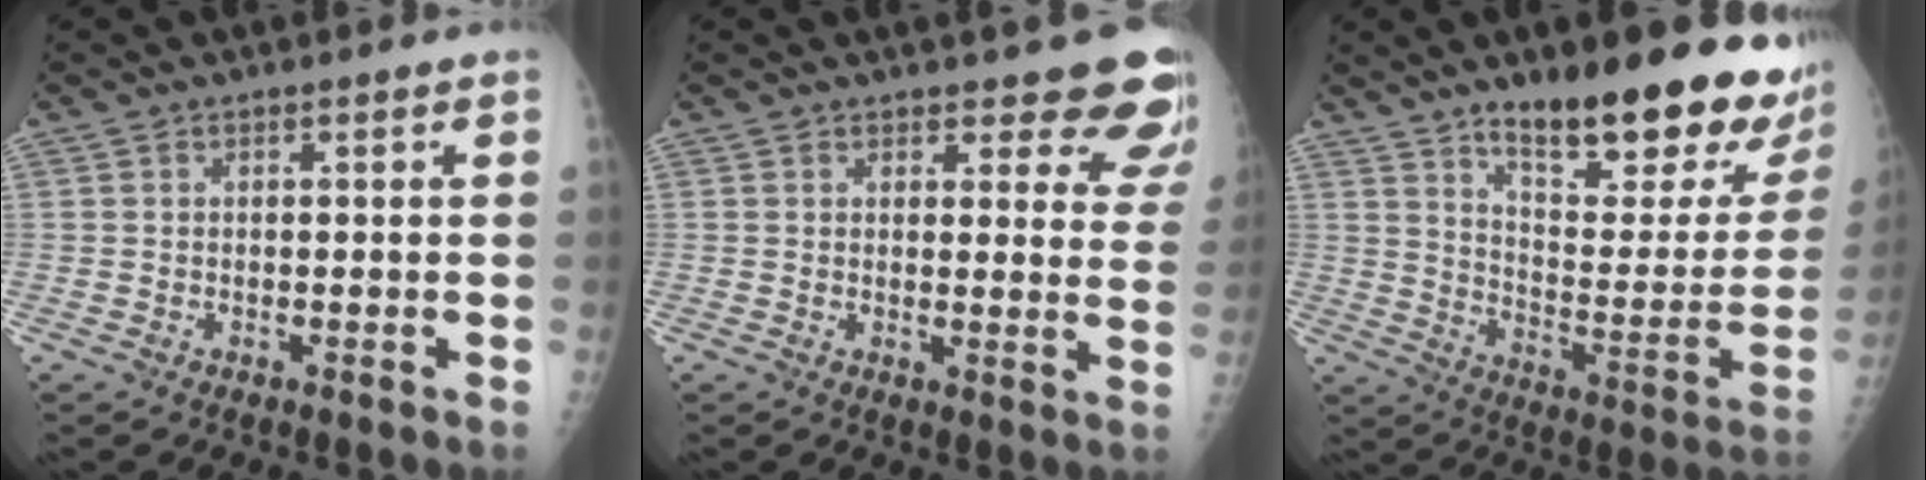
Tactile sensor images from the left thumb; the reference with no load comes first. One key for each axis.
{"total": 6.9, "fx": 5.6, "fy": 2.3, "fz": 3.2, "tx": 0.000, "ty": -0.030, "tz": 0.051}
{"total": 26.3, "fx": 17.8, "fy": 7.4, "fz": 17.8, "tx": -0.210, "ty": -0.100, "tz": 0.261}